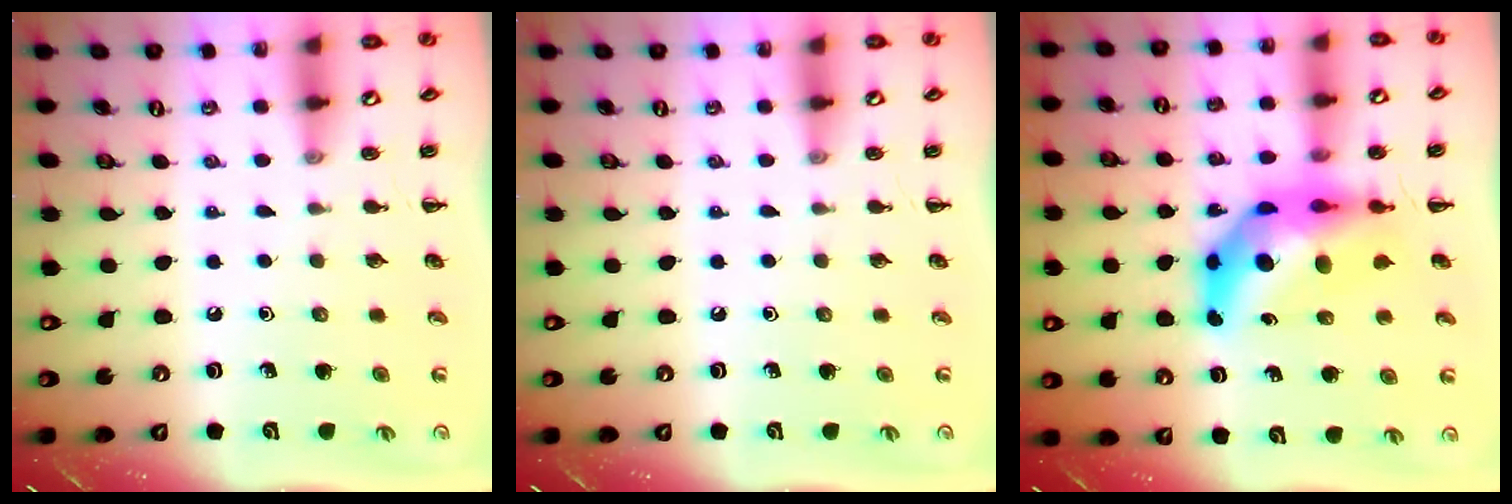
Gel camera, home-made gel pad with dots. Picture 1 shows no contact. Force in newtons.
{"total": 0.0}
{"total": 13.4, "press": 12.7, "slide": 4.2}